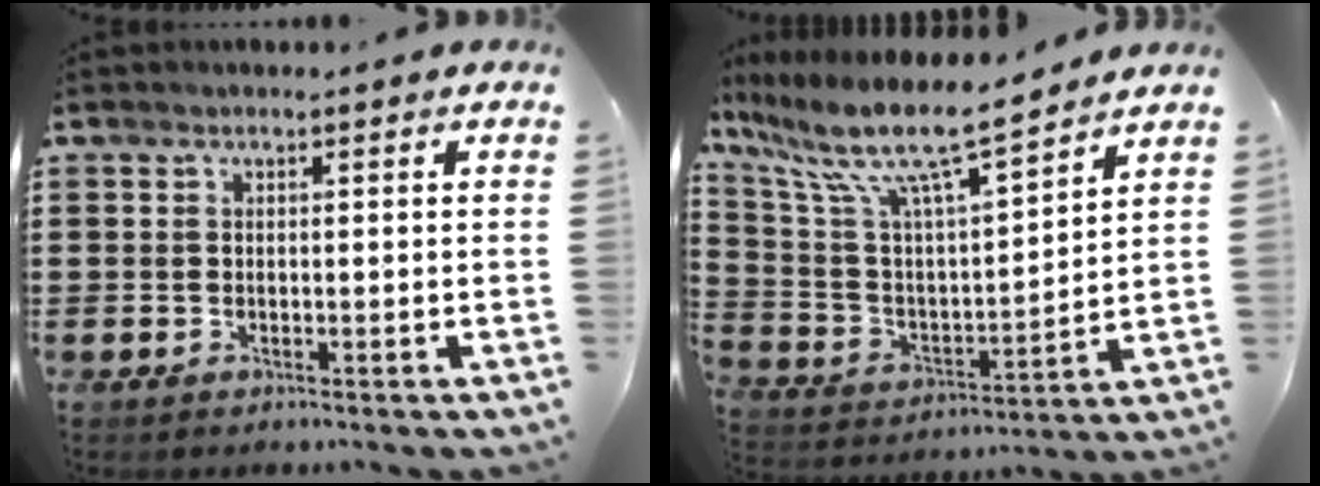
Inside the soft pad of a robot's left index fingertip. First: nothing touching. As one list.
[{"total": 11.1, "force": [8.7, 1.3, 6.8], "torque": [-0.165, -0.054, 0.143]}]